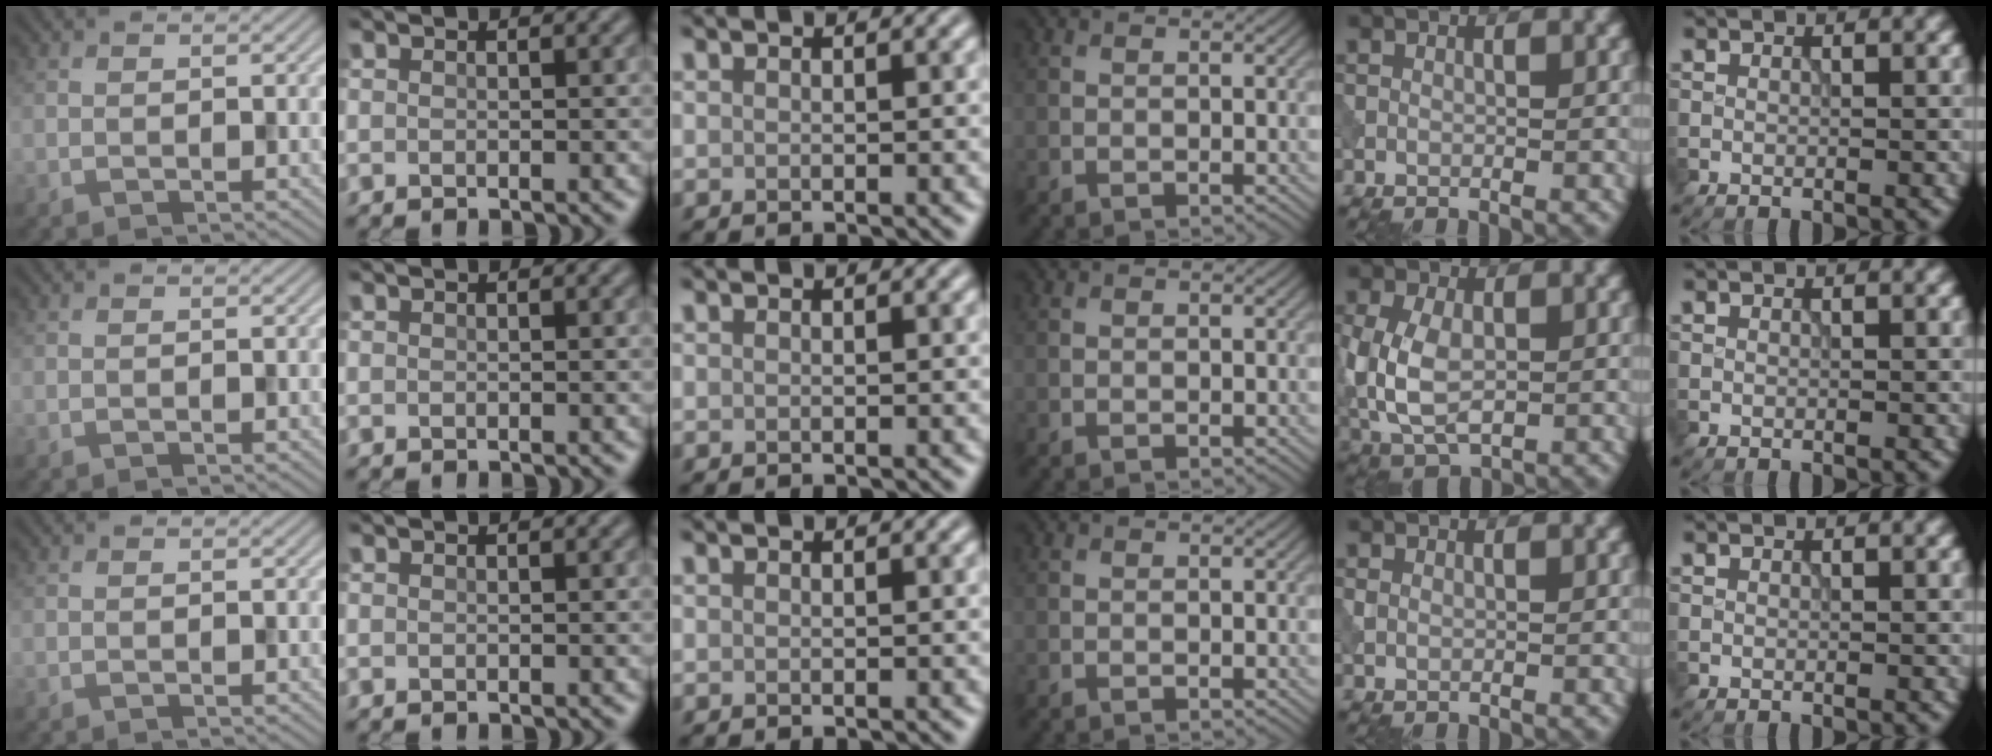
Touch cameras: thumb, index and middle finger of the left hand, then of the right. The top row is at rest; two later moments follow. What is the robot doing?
{"motion": "press", "object": "tv remote"}